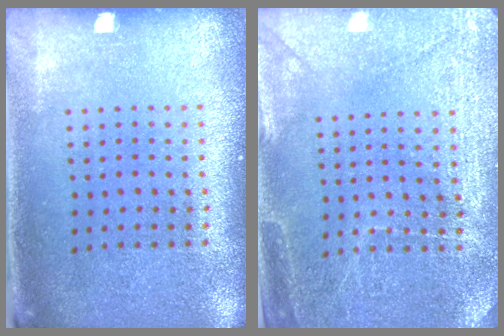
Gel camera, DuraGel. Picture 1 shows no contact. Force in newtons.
{"total": 2.9, "press": 2.9, "slide": 0.2}